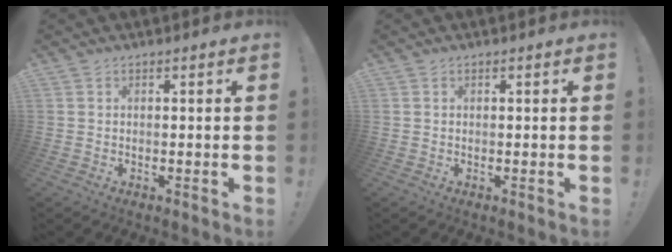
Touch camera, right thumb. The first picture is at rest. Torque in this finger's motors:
{"motor_torque": [-0.07, -0.23, -0.10, 0.19, -0.03]}